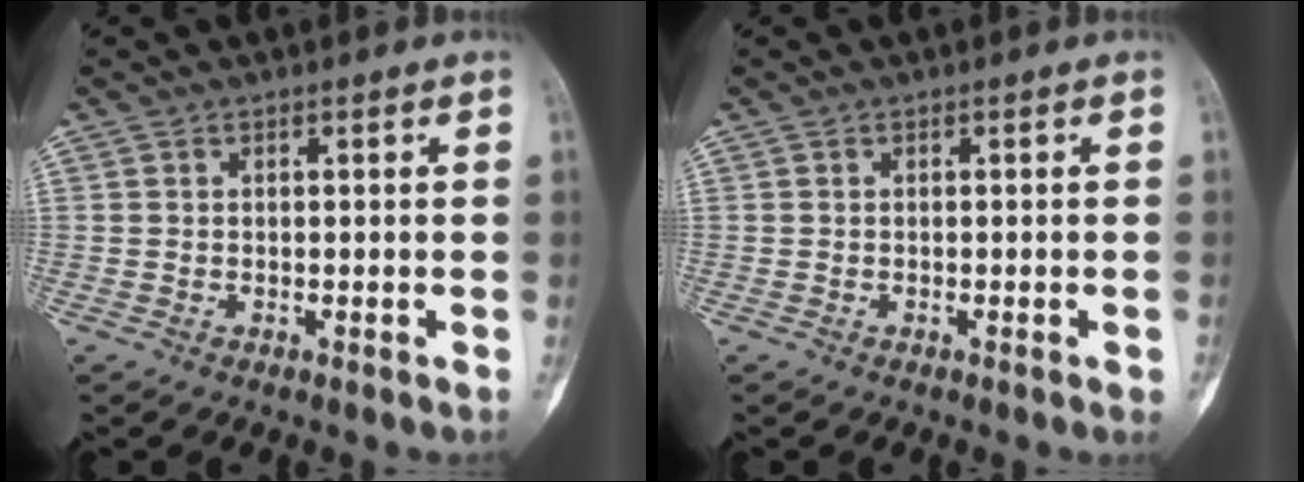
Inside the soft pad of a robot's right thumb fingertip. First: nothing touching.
{"total": 0.7, "force": [-0.3, 0.1, 0.7], "torque": [-0.013, 0.000, -0.002]}